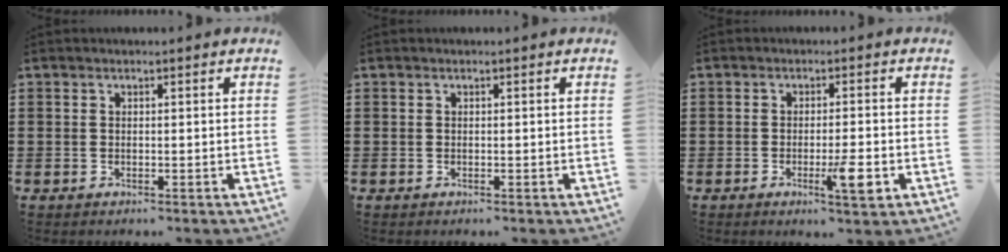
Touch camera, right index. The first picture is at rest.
{"total": 0.0}
{"total": 5.4, "force": [-2.0, 0.7, 5.0], "torque": [-0.092, -0.014, -0.034]}